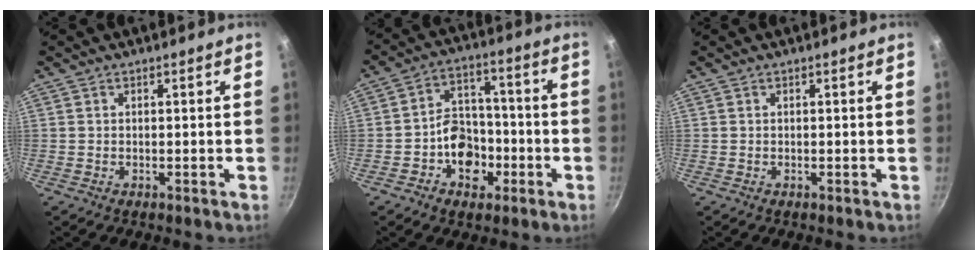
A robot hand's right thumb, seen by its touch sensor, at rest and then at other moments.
{"total": 10.3, "force": [-3.6, 7.9, 5.6], "torque": [-0.047, 0.039, -0.061]}
{"total": 0.0}